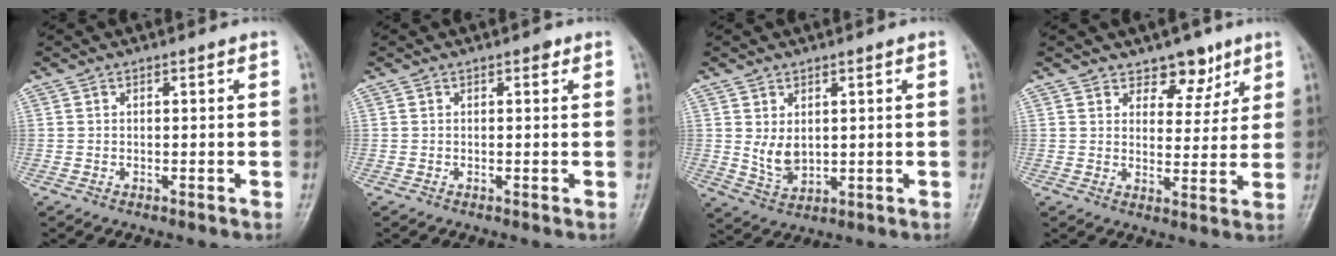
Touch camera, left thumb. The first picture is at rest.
{"total": 0.9, "force": [0.5, 0.6, 0.5], "torque": [0.001, 0.000, 0.002]}
{"total": 5.0, "force": [1.0, 3.4, 3.6], "torque": [-0.051, -0.016, 0.031]}
{"total": 6.3, "force": [4.4, 3.9, 2.3], "torque": [0.006, -0.027, 0.066]}